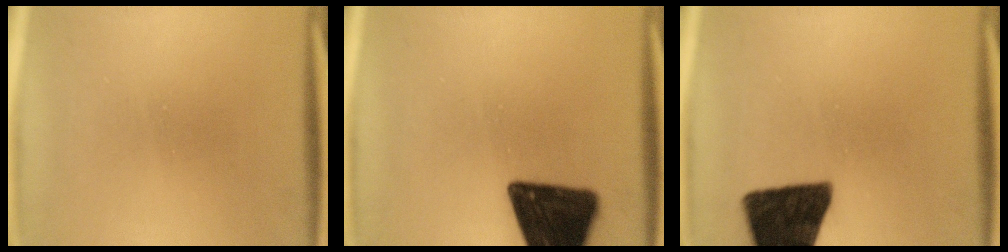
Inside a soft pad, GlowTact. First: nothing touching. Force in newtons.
{"total": 17.7}
{"total": 16.8}